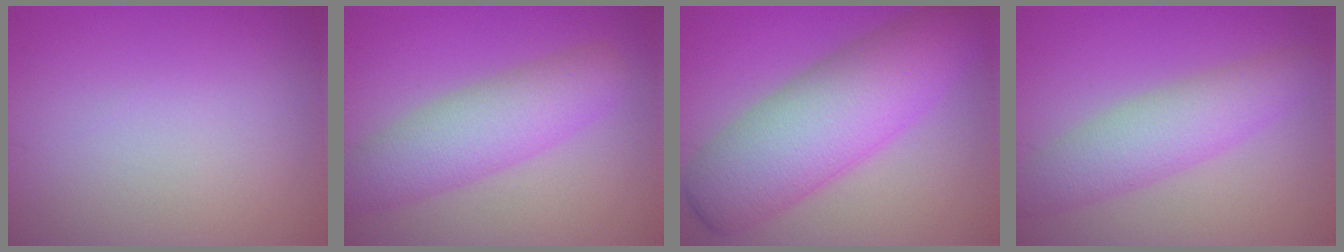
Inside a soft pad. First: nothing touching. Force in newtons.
{"total": 5.8, "press": 5.8, "slide": 0.1}
{"total": 10.1, "press": 10.1, "slide": 0.3}
{"total": 4.8, "press": 4.8, "slide": 0.2}